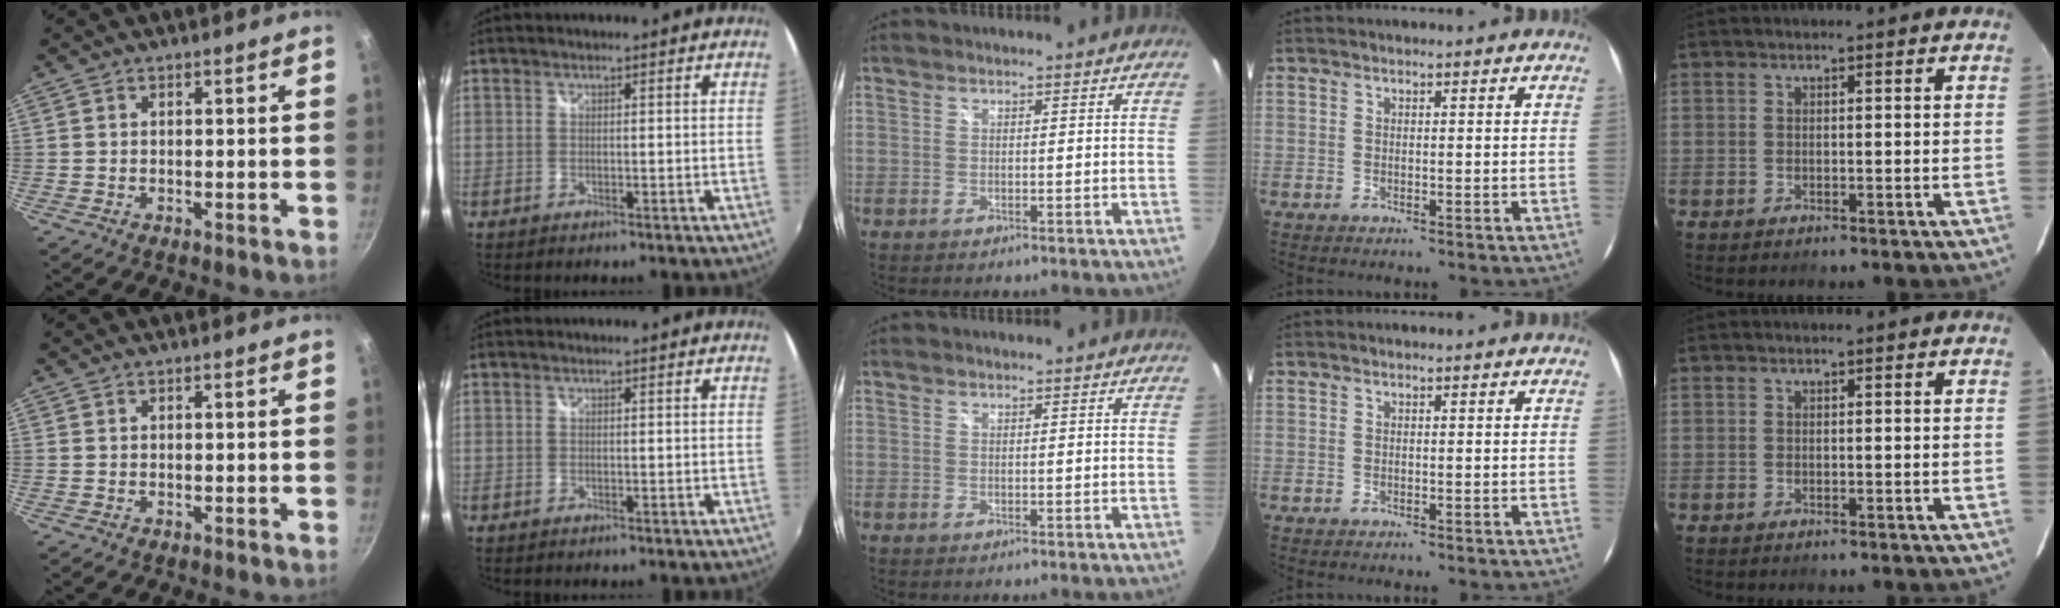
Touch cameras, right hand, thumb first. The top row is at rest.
{}